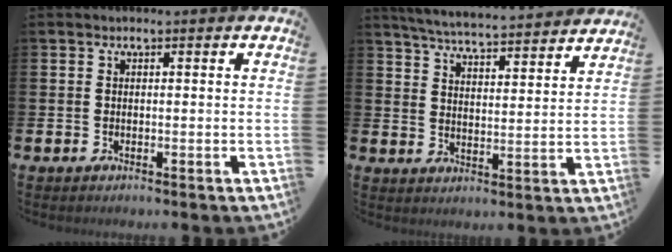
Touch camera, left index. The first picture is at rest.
{"total": 5.7, "force": [5.6, -0.1, 0.9], "torque": [-0.042, -0.041, 0.098]}